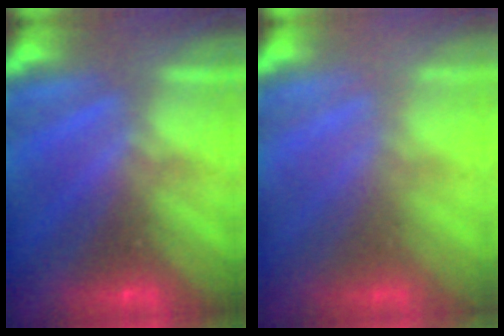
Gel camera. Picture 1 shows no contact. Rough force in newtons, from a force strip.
{"total": 2.4}